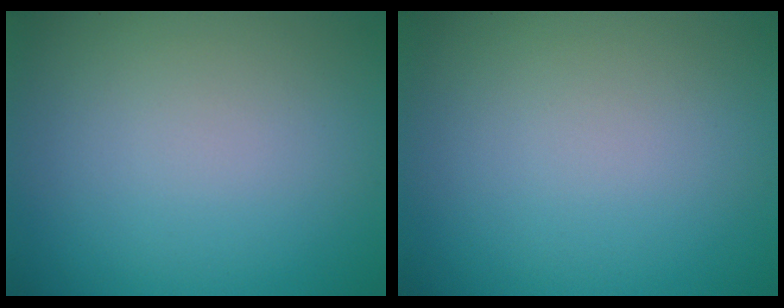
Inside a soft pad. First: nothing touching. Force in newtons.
{"total": 0.0}